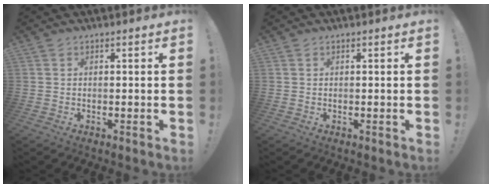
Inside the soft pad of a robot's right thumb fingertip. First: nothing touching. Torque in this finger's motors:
{"motor_torque": [-0.26, 0.28, -0.05, 0.02, 0.06]}